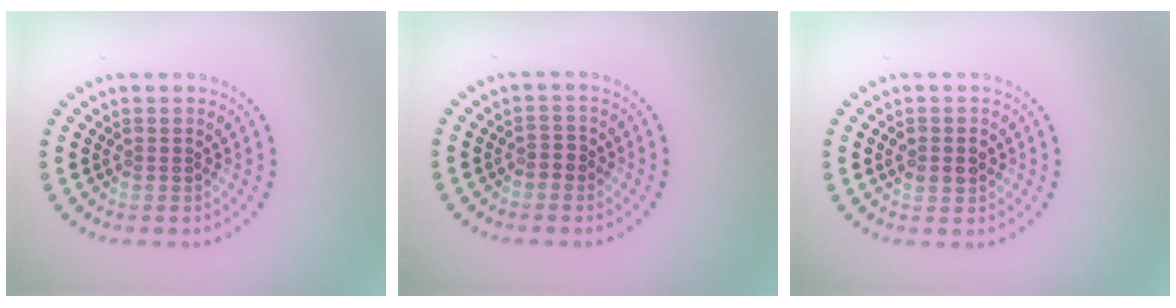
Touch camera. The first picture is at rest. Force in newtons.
{"total": 0.7, "press": 0.5, "slide": 0.5}
{"total": 2.3, "press": 2.3, "slide": 0.1}